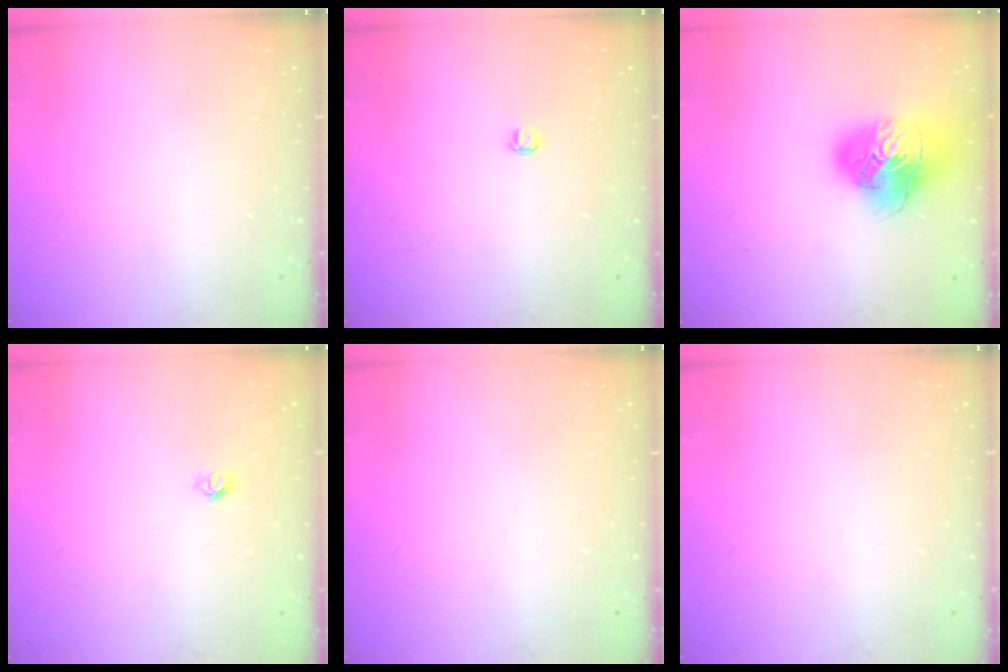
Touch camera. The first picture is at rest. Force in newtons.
{"total": 2.8, "press": 2.8, "slide": 0.3}
{"total": 17.1, "press": 17.0, "slide": 2.5}
{"total": 3.9, "press": 3.9, "slide": 0.3}
{"total": 0.0}
{"total": 0.0}